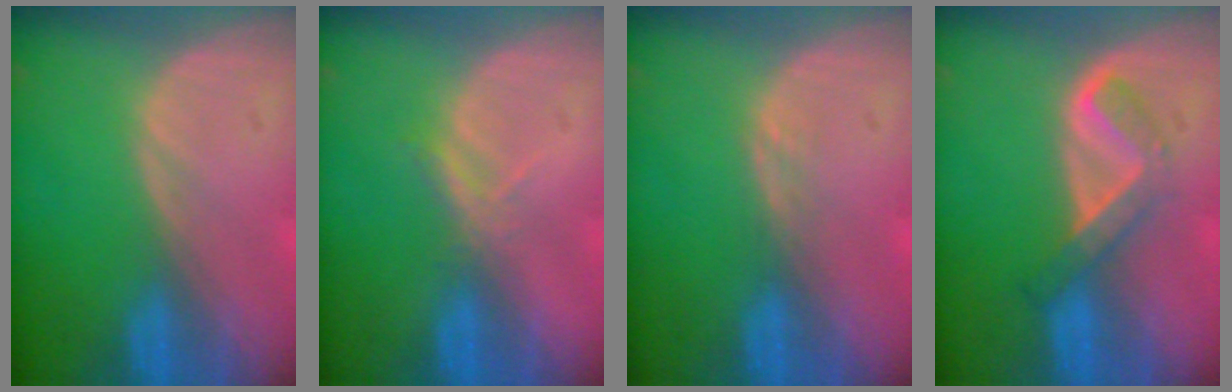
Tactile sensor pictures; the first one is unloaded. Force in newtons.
{"total": 2.1, "press": 1.9, "slide": 0.9}
{"total": 0.7, "press": 0.7, "slide": 0.1}
{"total": 5.3, "press": 4.6, "slide": 2.7}